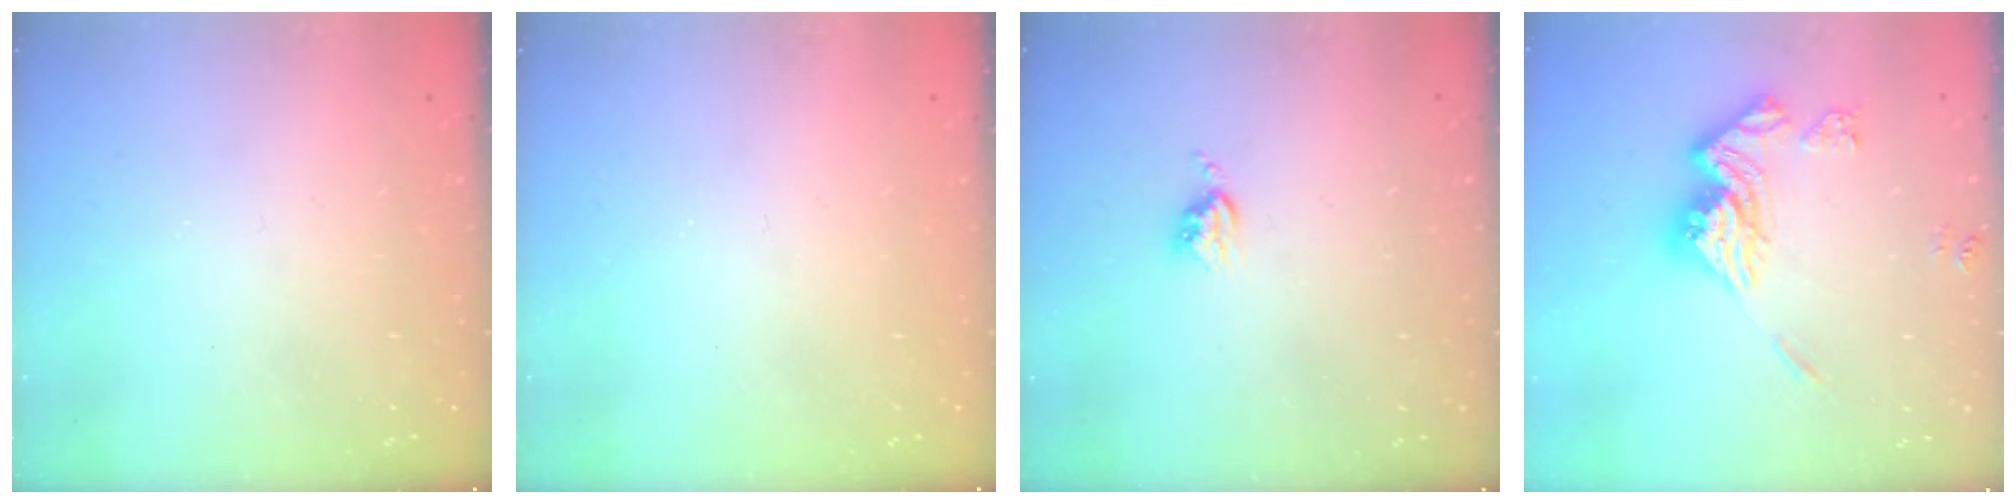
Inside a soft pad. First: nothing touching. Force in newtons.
{"total": 0.0}
{"total": 3.9, "press": 3.9, "slide": 0.5}
{"total": 15.2, "press": 15.2, "slide": 1.5}